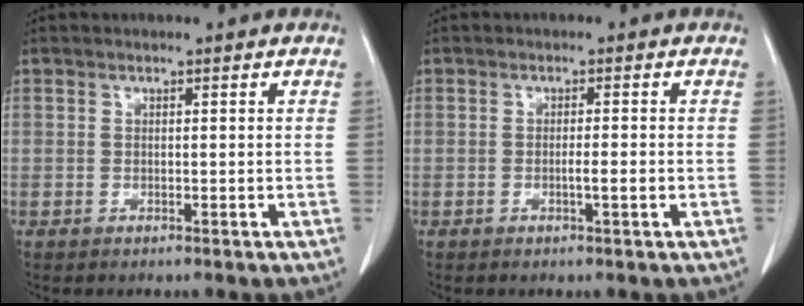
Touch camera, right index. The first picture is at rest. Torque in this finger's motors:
{"motor_torque": [0.30, -0.28, 0.05, 0.04]}